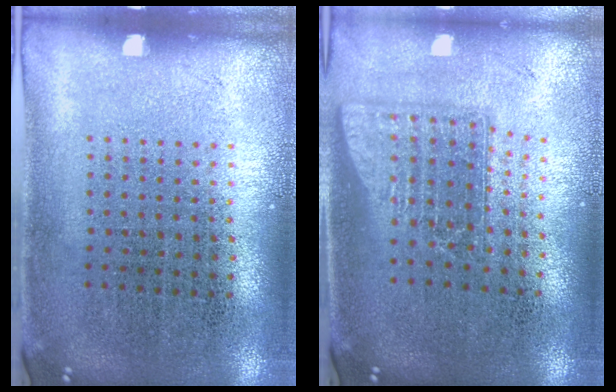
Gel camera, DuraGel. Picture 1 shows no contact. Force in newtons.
{"total": 1.6, "press": 1.2, "slide": 1.0}